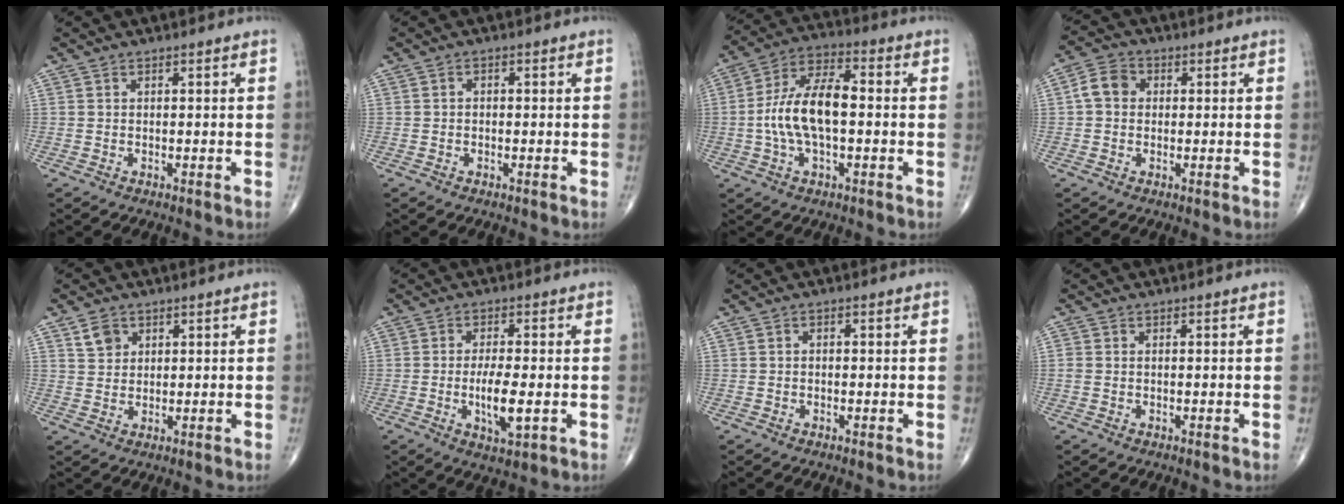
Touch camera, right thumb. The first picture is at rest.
{"total": 0.8, "force": [-0.2, 0.6, 0.4], "torque": [-0.004, 0.000, -0.006]}
{"total": 13.1, "force": [-0.9, 6.1, 11.6], "torque": [-0.225, 0.034, -0.022]}
{"total": 5.0, "force": [0.4, 4.1, 2.8], "torque": [-0.043, 0.014, -0.003]}
{"total": 3.8, "force": [2.0, 2.9, 1.4], "torque": [-0.010, -0.009, 0.038]}
{"total": 7.2, "force": [-1.3, 2.2, 6.7], "torque": [-0.120, -0.010, -0.022]}
{"total": 0.5, "force": [-0.1, 0.4, 0.3], "torque": [-0.002, -0.001, -0.006]}
{"total": 1.1, "force": [-0.1, 0.9, 0.7], "torque": [-0.019, 0.003, 0.000]}